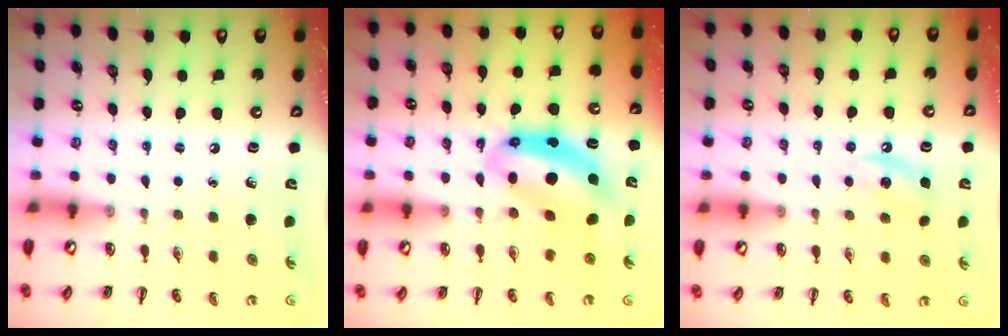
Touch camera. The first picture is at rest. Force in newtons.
{"total": 9.4, "press": 9.1, "slide": 2.5}
{"total": 6.3, "press": 6.1, "slide": 1.8}